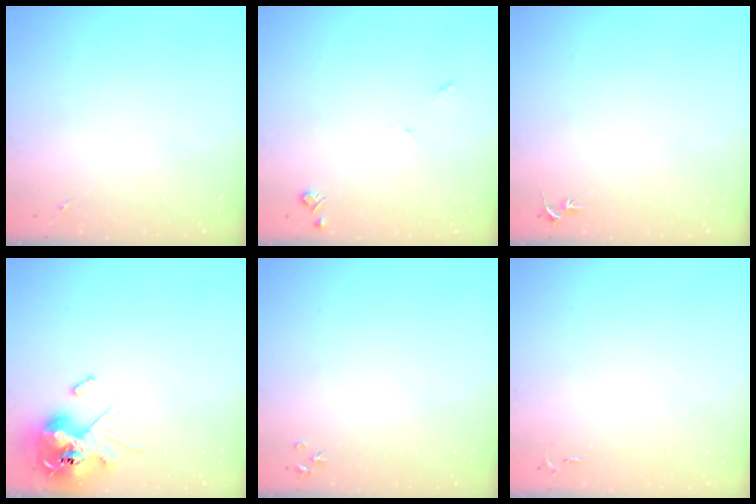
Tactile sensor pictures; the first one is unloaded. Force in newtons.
{"total": 4.0, "press": 3.9, "slide": 0.7}
{"total": 2.7, "press": 2.7, "slide": 0.3}
{"total": 12.8, "press": 12.6, "slide": 2.2}
{"total": 3.2, "press": 3.2, "slide": 0.4}
{"total": 2.6, "press": 2.6, "slide": 0.4}